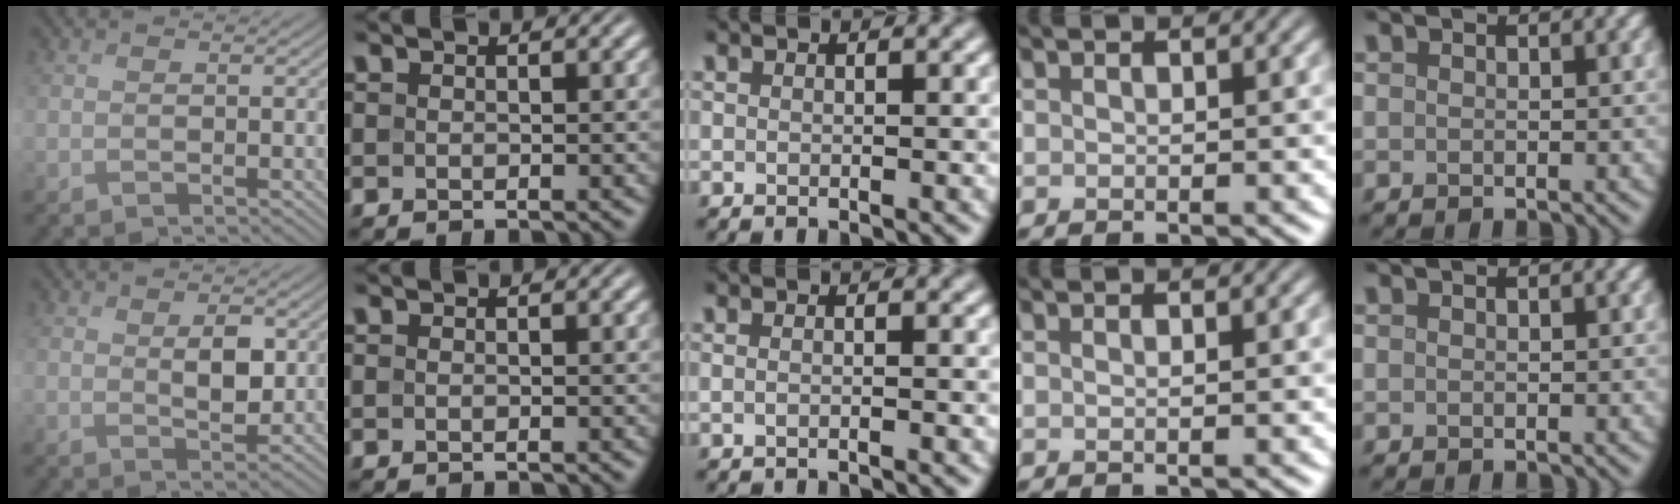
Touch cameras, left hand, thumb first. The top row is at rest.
{"thumb": {"total": 3.2, "force": [0.8, 1.4, 2.7], "torque": [-0.058, -0.007, 0.019]}, "middle": {"total": 1.0, "force": [-0.2, 0.5, 0.9], "torque": [-0.008, -0.014, -0.019]}, "ring": {"total": 0.8, "force": [0.3, 0.4, 0.7], "torque": [-0.004, -0.001, -0.003]}}